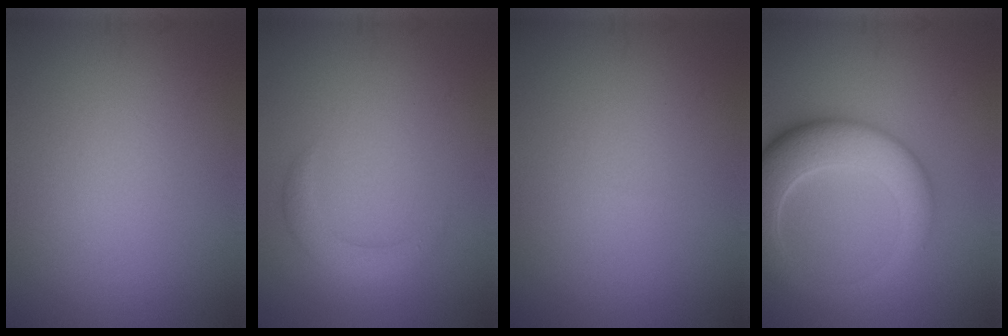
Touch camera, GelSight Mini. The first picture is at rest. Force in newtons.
{"total": 2.3, "press": 2.3, "slide": 0.1}
{"total": 0.0}
{"total": 7.5, "press": 7.5, "slide": 0.6}